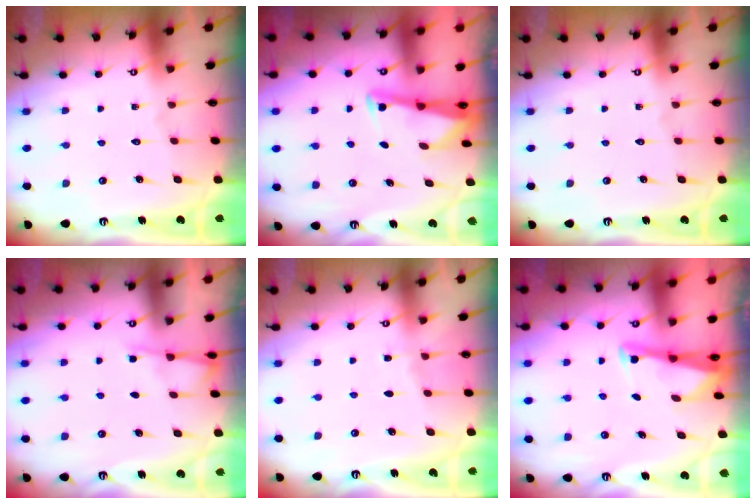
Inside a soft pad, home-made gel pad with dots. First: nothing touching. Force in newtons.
{"total": 2.7, "press": 2.7, "slide": 0.2}
{"total": 0.0}
{"total": 2.7, "press": 2.6, "slide": 0.4}
{"total": 2.9, "press": 2.9, "slide": 0.4}
{"total": 2.5, "press": 2.5, "slide": 0.2}